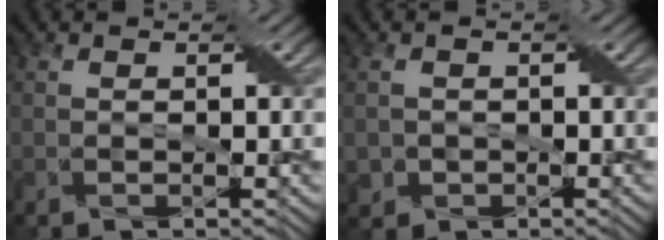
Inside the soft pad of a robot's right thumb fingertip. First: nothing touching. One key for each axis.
{"total": 2.1, "fx": -0.7, "fy": 1.9, "fz": 0.1, "tx": -0.003, "ty": -0.008, "tz": -0.015}